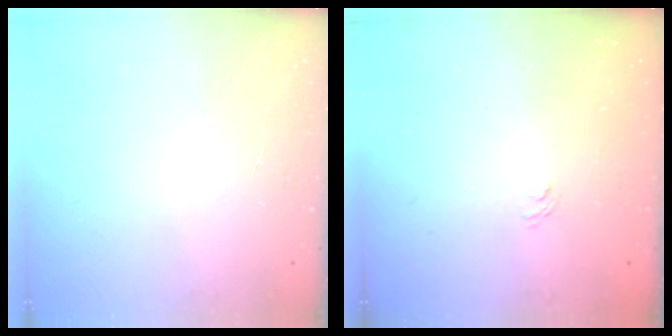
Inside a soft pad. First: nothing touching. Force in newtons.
{"total": 1.1, "press": 0.1, "slide": 1.1}